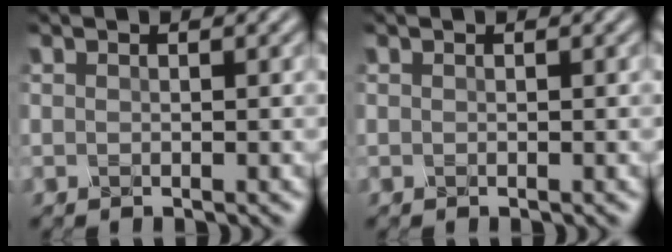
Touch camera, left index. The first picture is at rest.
{"total": 0.0}